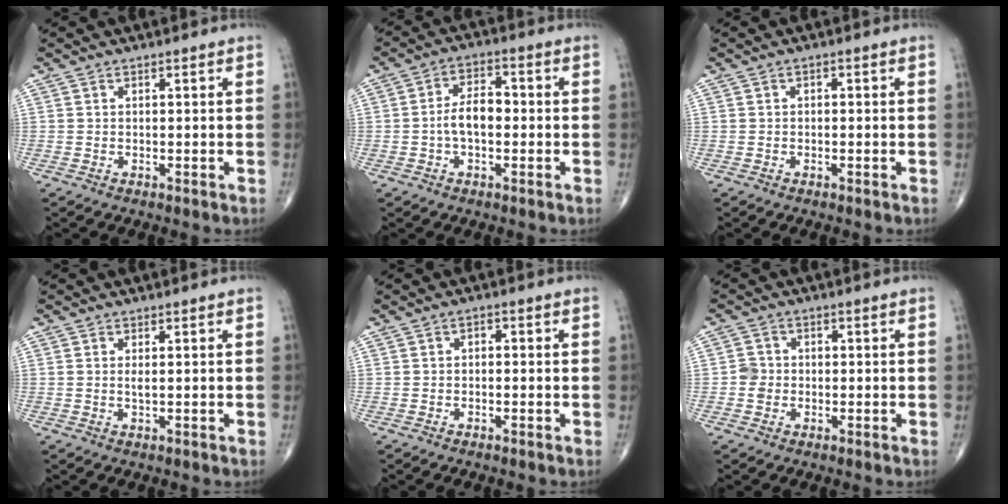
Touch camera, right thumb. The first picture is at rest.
{"total": 6.3, "force": [-0.8, 3.5, 5.2], "torque": [-0.089, 0.023, -0.021]}
{"total": 0.7, "force": [0.0, 0.5, 0.5], "torque": [-0.002, 0.002, -0.006]}
{"total": 1.0, "force": [0.2, 0.2, 1.0], "torque": [-0.022, -0.003, 0.003]}
{"total": 1.2, "force": [-0.1, 0.8, 0.8], "torque": [-0.004, 0.004, -0.009]}
{"total": 2.9, "force": [-0.6, 2.7, 0.8], "torque": [0.002, 0.008, -0.014]}